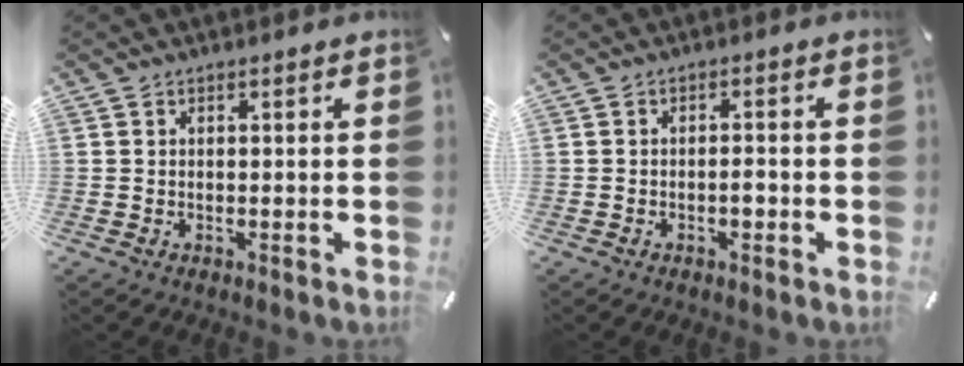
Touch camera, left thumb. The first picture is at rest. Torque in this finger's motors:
{"motor_torque": [0.35, 0.37, 0.10, 0.00, 0.00]}